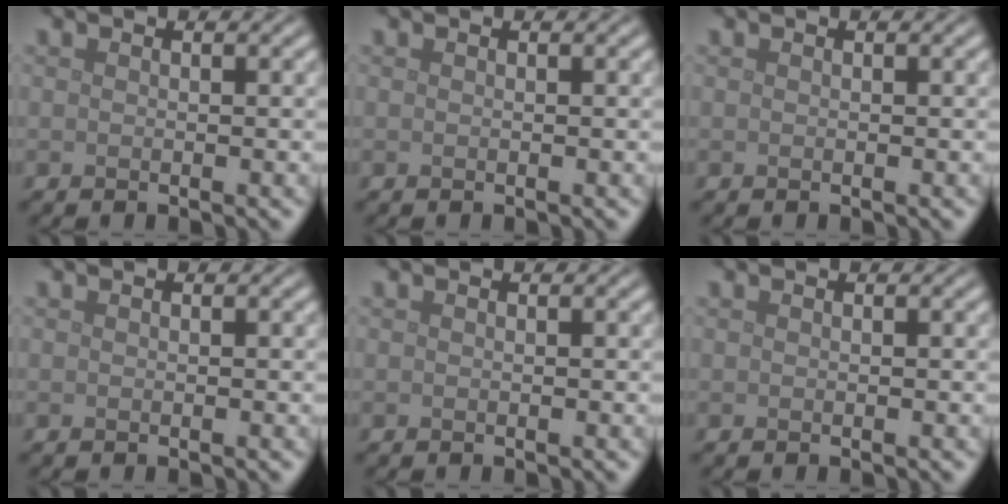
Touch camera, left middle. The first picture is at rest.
{"total": 0.0}
{"total": 0.0}
{"total": 0.0}
{"total": 0.0}
{"total": 0.0}